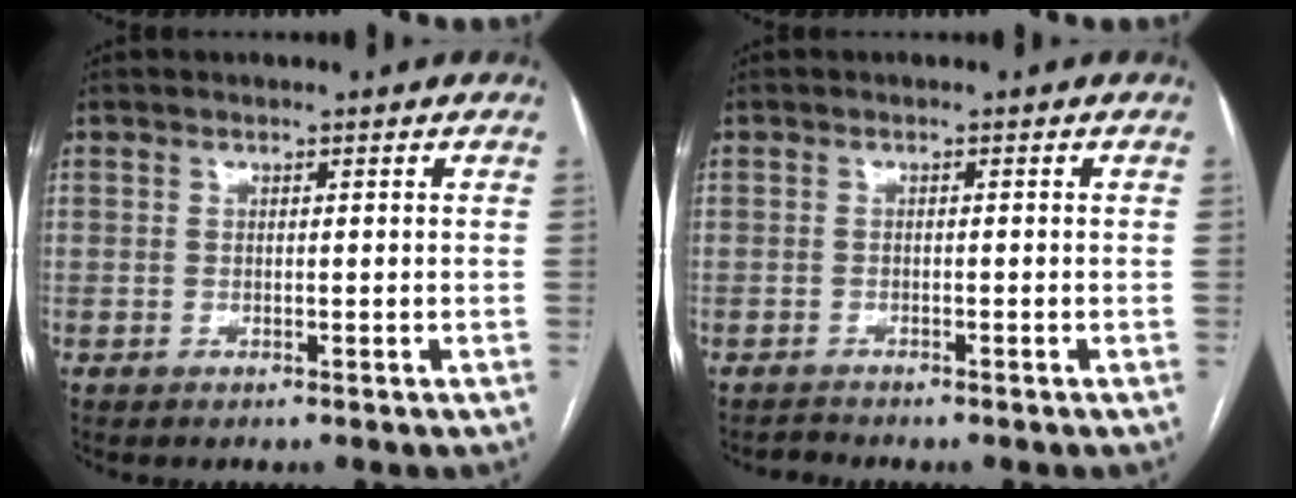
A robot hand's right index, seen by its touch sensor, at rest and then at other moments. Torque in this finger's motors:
{"motor_torque": [-0.03, -0.07, 0.06, 0.00]}